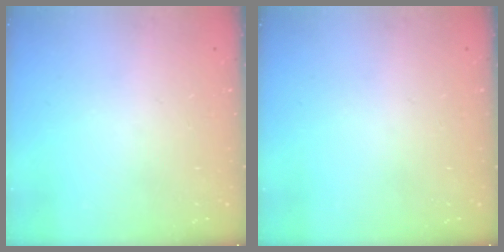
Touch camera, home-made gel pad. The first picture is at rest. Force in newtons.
{"total": 0.0}